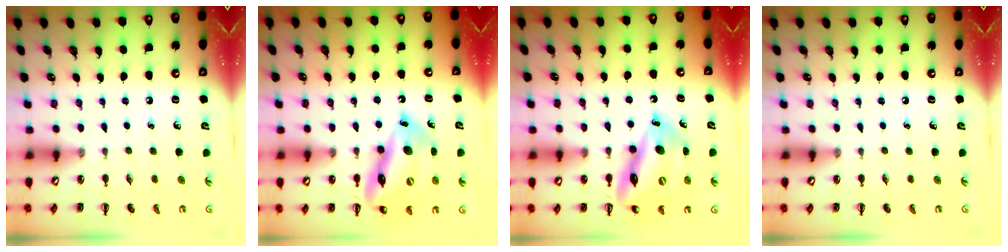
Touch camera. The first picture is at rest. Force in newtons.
{"total": 17.9, "press": 17.6, "slide": 3.5}
{"total": 15.5, "press": 14.7, "slide": 4.8}
{"total": 0.0}